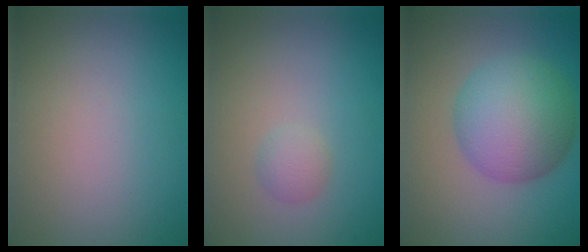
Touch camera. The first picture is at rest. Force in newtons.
{"total": 1.2, "press": 1.2, "slide": 0.0}
{"total": 7.5, "press": 7.5, "slide": 0.0}